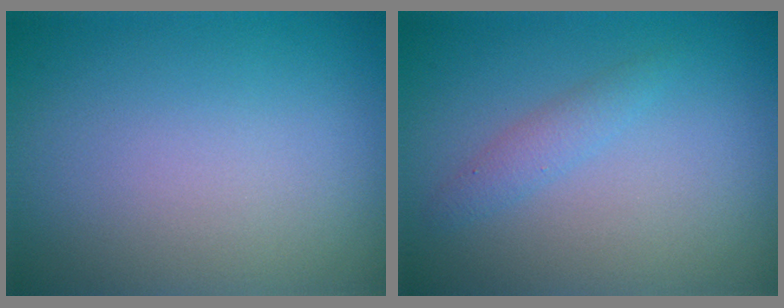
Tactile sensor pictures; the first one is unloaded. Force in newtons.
{"total": 1.4, "press": 1.4, "slide": 0.0}